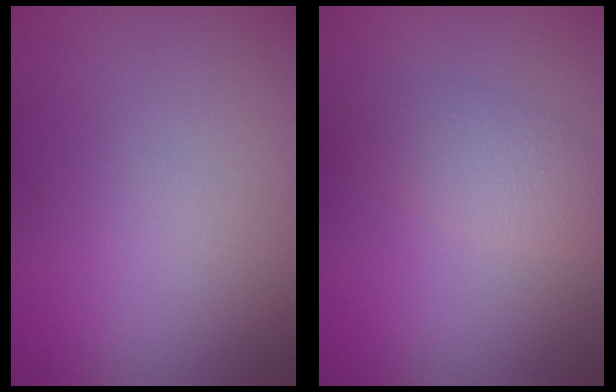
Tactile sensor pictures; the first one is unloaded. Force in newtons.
{"total": 2.7, "press": 2.7, "slide": 0.1}